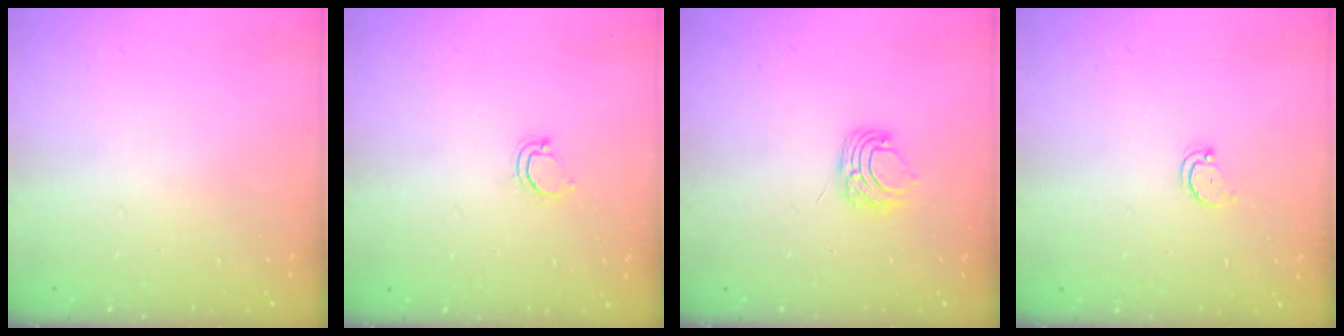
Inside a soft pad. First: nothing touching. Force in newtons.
{"total": 3.1, "press": 3.1, "slide": 0.2}
{"total": 6.6, "press": 6.6, "slide": 0.5}
{"total": 2.5, "press": 2.4, "slide": 0.4}